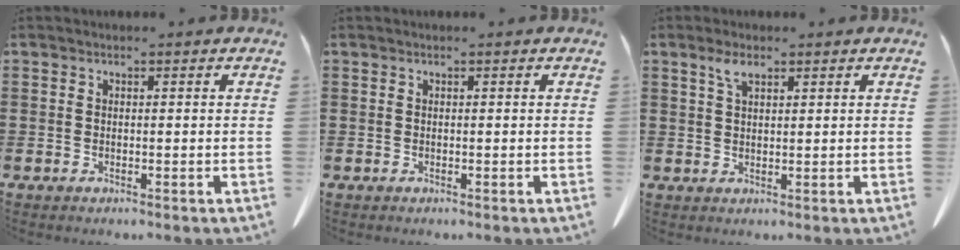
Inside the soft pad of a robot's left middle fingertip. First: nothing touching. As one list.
[{"total": 0.0}, {"total": 3.0, "force": [1.8, 0.9, 2.2], "torque": [-0.049, 0.004, 0.032]}]